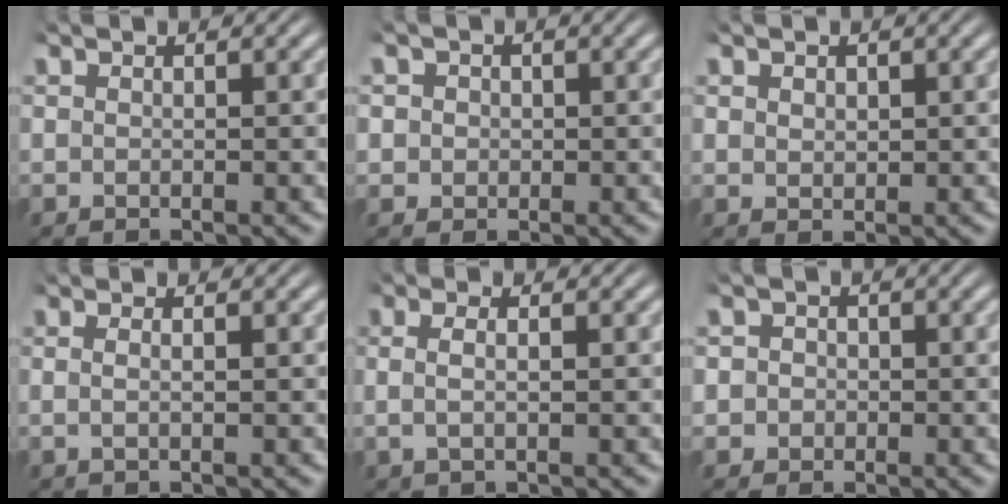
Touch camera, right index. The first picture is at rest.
{"total": 2.5, "force": [0.1, 2.4, 0.6], "torque": [-0.021, -0.005, 0.000]}
{"total": 0.7, "force": [0.4, 0.3, 0.4], "torque": [-0.006, -0.008, 0.018]}
{"total": 1.0, "force": [-0.1, 0.0, 1.0], "torque": [-0.024, -0.005, 0.001]}
{"total": 2.1, "force": [0.1, 0.7, 1.9], "torque": [-0.042, -0.002, 0.003]}
{"total": 3.2, "force": [-0.6, 3.1, 0.5], "torque": [-0.015, -0.007, -0.017]}